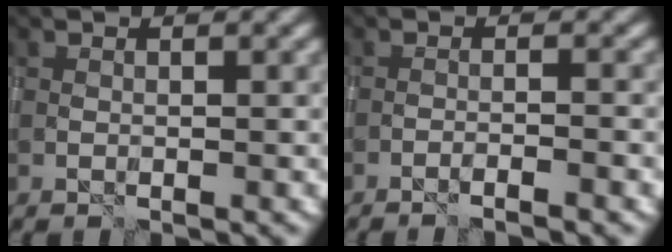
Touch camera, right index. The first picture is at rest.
{"total": 2.4, "force": [-1.7, 0.2, 1.6], "torque": [-0.023, 0.011, -0.038]}